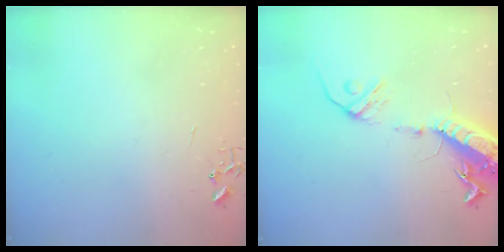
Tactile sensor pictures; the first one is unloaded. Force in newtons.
{"total": 16.2, "press": 15.8, "slide": 3.4}